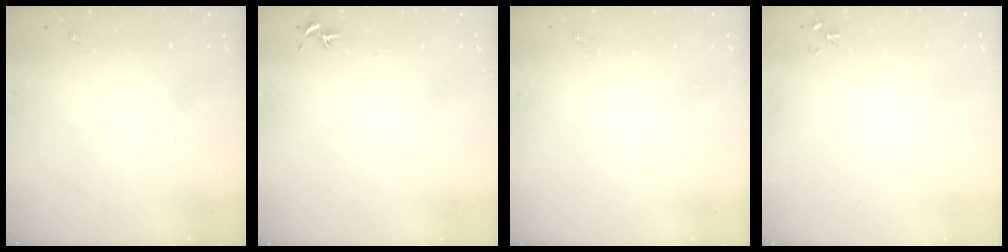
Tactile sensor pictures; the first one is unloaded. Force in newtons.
{"total": 0.7, "press": 0.7, "slide": 0.3}
{"total": 0.0}
{"total": 3.2, "press": 3.2, "slide": 0.4}